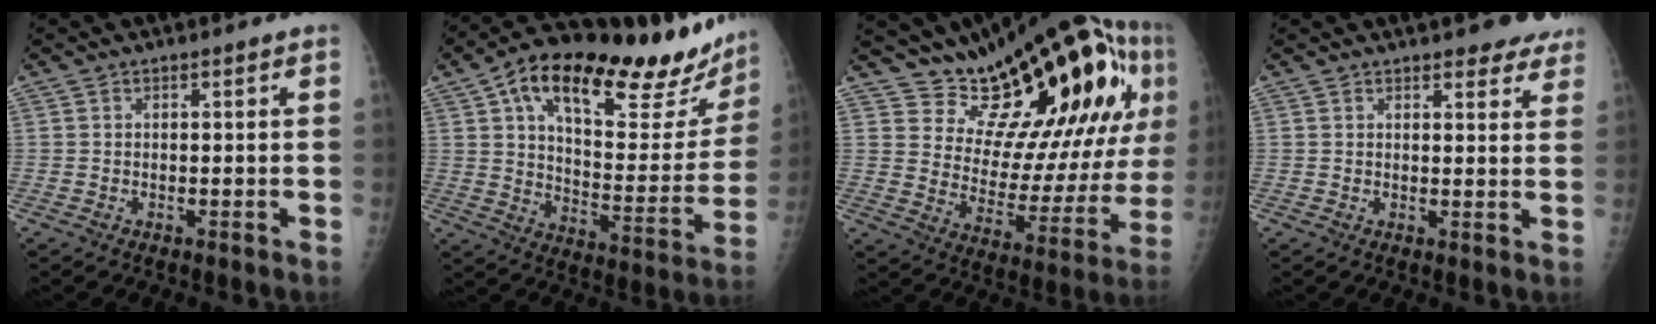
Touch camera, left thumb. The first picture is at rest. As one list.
[{"total": 30.5, "force": [19.0, 10.9, 21.2], "torque": [-0.272, -0.035, 0.280]}, {"total": 24.0, "force": [13.0, 9.2, 17.9], "torque": [-0.204, -0.058, 0.209]}, {"total": 6.3, "force": [5.1, 2.3, 2.9], "torque": [0.000, -0.019, 0.053]}]